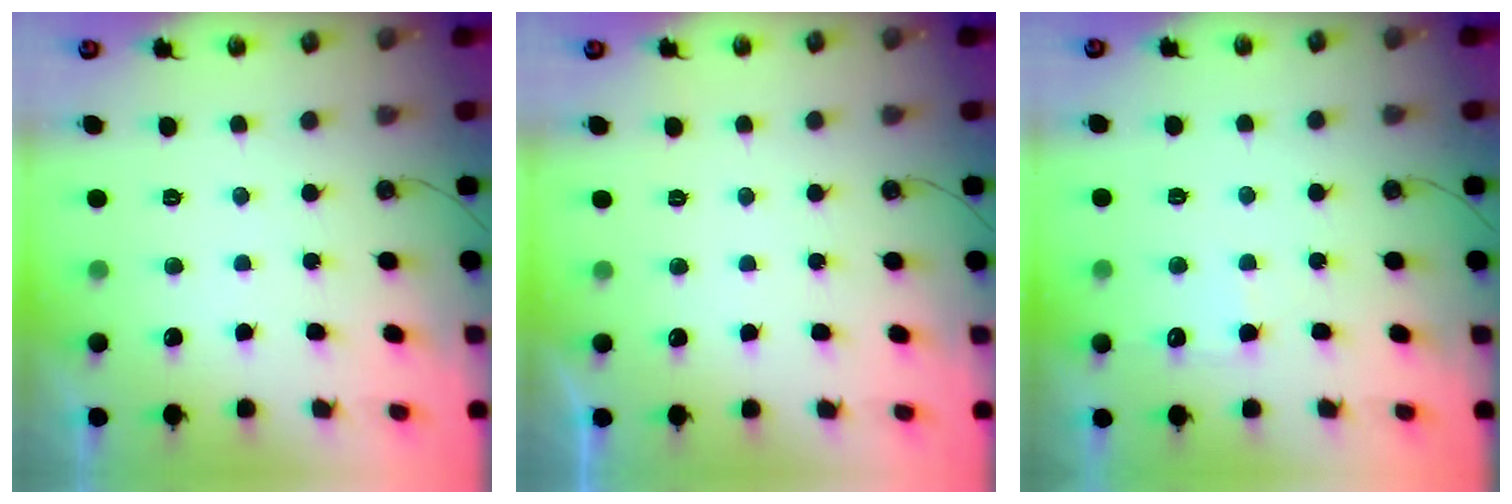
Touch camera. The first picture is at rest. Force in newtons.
{"total": 0.0}
{"total": 5.4, "press": 5.4, "slide": 0.6}